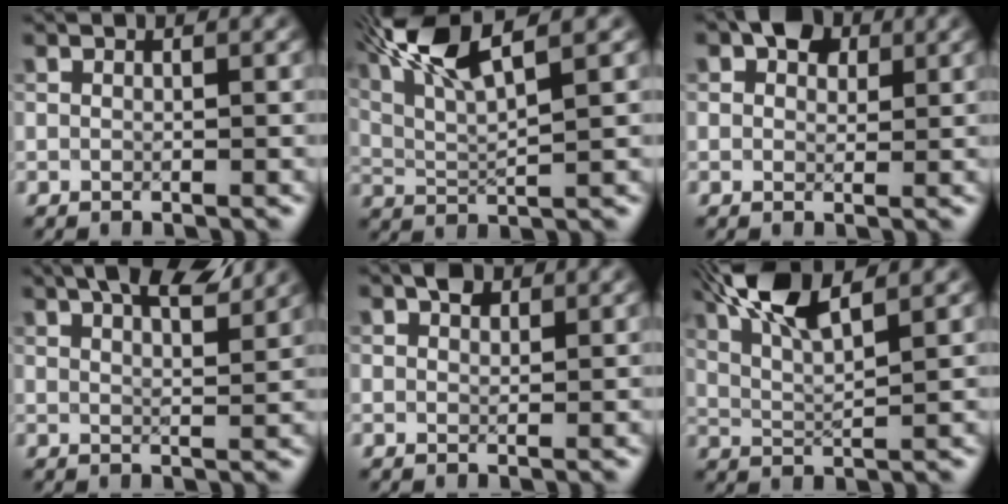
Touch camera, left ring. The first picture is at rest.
{"total": 7.7, "force": [4.8, 1.6, 5.8], "torque": [-0.113, 0.021, 0.092]}
{"total": 2.9, "force": [1.5, 1.9, 1.6], "torque": [-0.019, 0.004, 0.017]}
{"total": 6.5, "force": [4.6, 1.8, 4.2], "torque": [-0.048, 0.018, 0.046]}
{"total": 1.3, "force": [0.9, 0.7, 0.6], "torque": [-0.005, 0.004, 0.013]}
{"total": 6.0, "force": [3.9, 1.3, 4.4], "torque": [-0.089, 0.012, 0.074]}